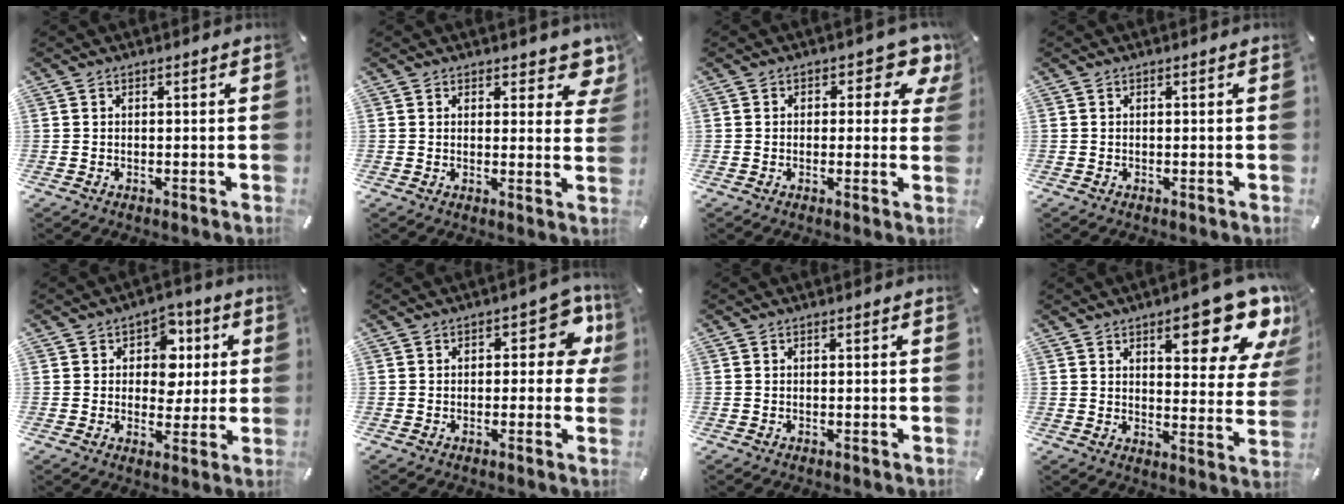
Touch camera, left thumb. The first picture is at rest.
{"total": 5.4, "force": [3.9, 2.9, 2.5], "torque": [-0.010, -0.026, 0.063]}
{"total": 6.3, "force": [2.7, 3.7, 4.4], "torque": [-0.045, -0.014, 0.041]}
{"total": 0.0}
{"total": 8.9, "force": [1.9, 7.5, 4.4], "torque": [-0.050, -0.004, 0.029]}
{"total": 8.6, "force": [2.3, 4.8, 6.8], "torque": [-0.066, -0.009, 0.033]}
{"total": 0.0}
{"total": 17.0, "force": [10.5, 6.2, 11.9], "torque": [-0.147, -0.074, 0.168]}